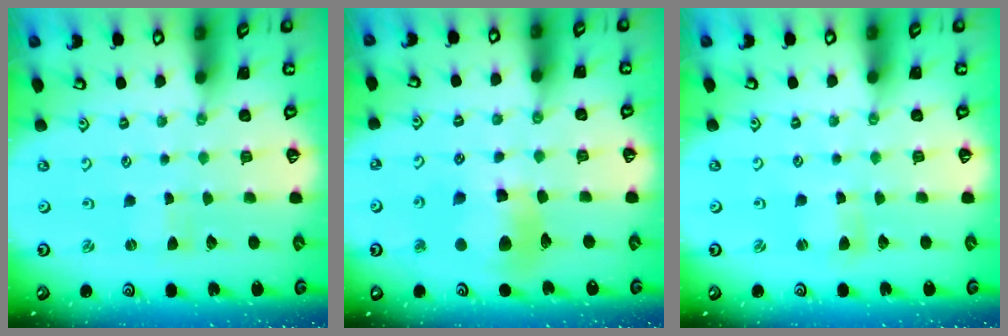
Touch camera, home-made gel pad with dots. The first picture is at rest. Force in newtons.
{"total": 12.8, "press": 12.7, "slide": 1.5}
{"total": 1.6, "press": 1.6, "slide": 0.3}